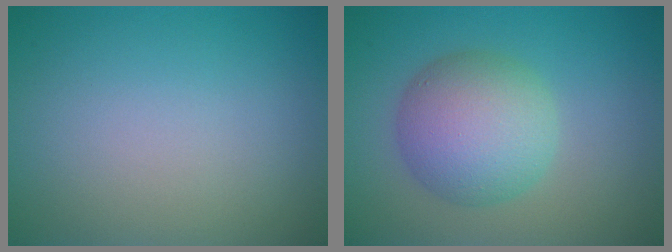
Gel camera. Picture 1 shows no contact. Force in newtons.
{"total": 6.3, "press": 6.3, "slide": 0.1}